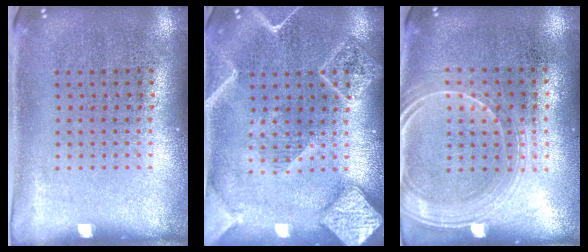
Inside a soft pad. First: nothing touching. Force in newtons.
{"total": 3.9, "press": 3.9, "slide": 0.4}
{"total": 1.7, "press": 1.5, "slide": 0.8}